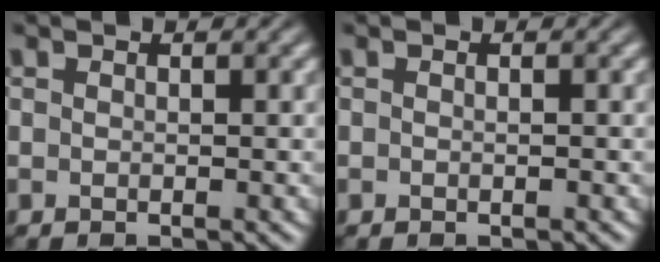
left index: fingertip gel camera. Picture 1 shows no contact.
{"total": 0.0}